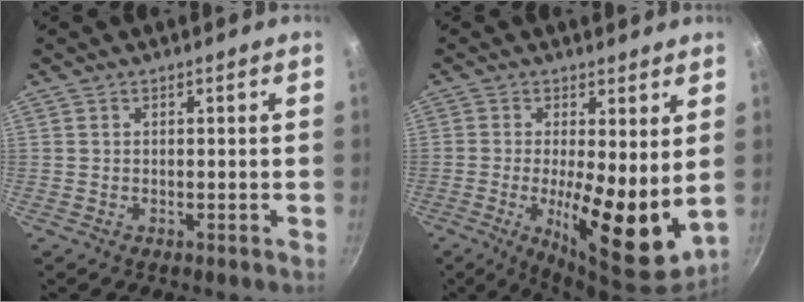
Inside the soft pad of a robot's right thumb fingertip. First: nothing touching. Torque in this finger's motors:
{"motor_torque": [-0.57, 1.47, 1.67, -0.10, 0.27]}